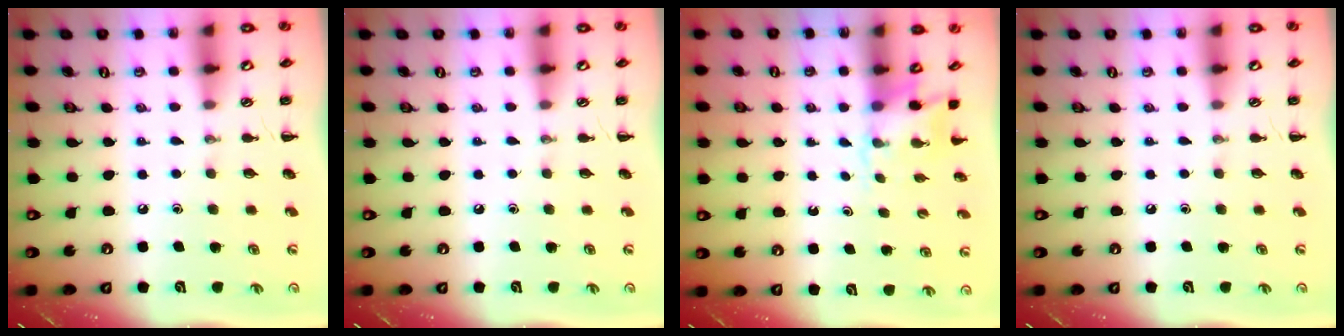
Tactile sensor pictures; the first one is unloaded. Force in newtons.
{"total": 0.0}
{"total": 2.5, "press": 2.3, "slide": 1.0}
{"total": 0.0}